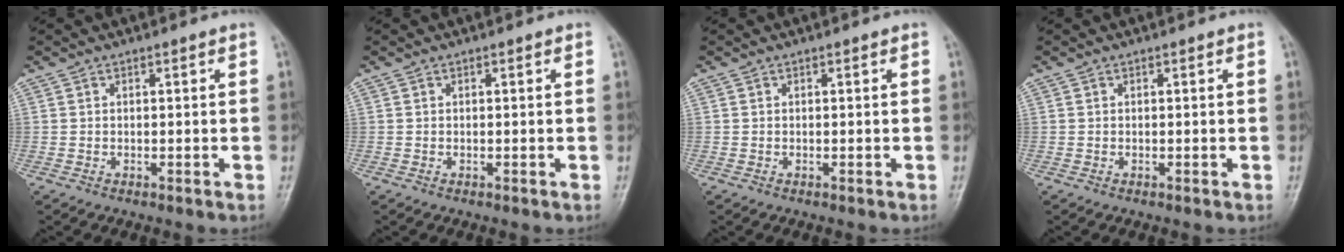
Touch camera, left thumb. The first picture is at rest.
{"total": 0.0}
{"total": 0.0}
{"total": 0.0}